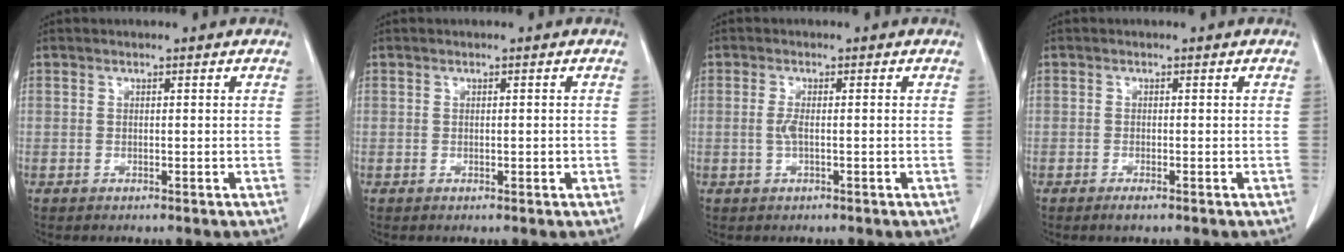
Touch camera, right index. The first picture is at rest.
{"total": 0.7, "force": [-0.1, 0.4, 0.6], "torque": [-0.010, 0.002, 0.000]}
{"total": 1.8, "force": [-0.2, 0.3, 1.8], "torque": [-0.040, 0.000, -0.006]}
{"total": 1.1, "force": [-0.8, 0.1, 0.8], "torque": [-0.015, -0.003, -0.013]}